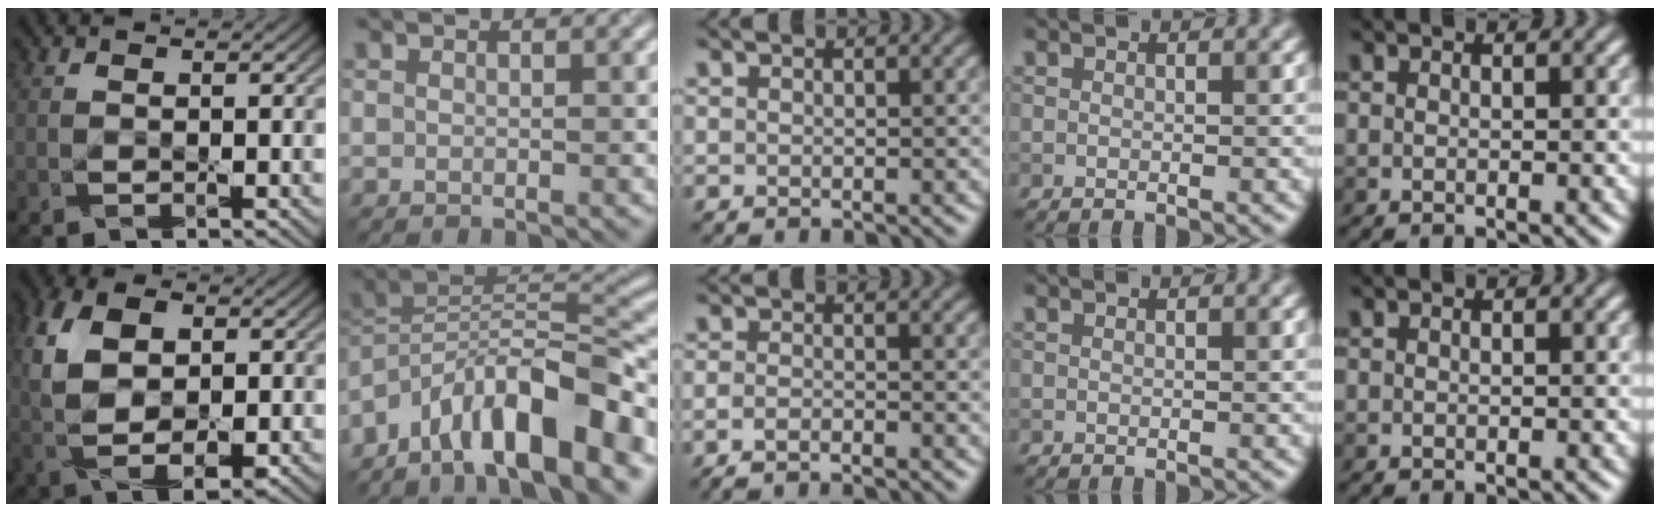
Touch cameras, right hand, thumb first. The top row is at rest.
{"thumb": {"total": 11.5, "force": [0.5, 7.6, 8.6], "torque": [-0.203, -0.014, 0.009]}, "index": {"total": 13.9, "force": [-8.2, 5.2, 9.9], "torque": [-0.164, 0.036, -0.147]}, "middle": {"total": 2.3, "force": [-1.8, 0.5, 1.3], "torque": [-0.017, -0.004, -0.036]}}